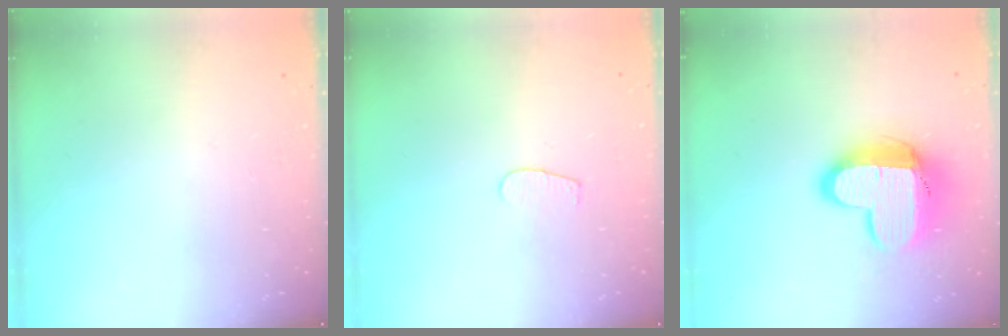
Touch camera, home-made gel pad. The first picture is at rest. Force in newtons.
{"total": 2.6, "press": 2.5, "slide": 0.3}
{"total": 14.0, "press": 13.9, "slide": 1.4}